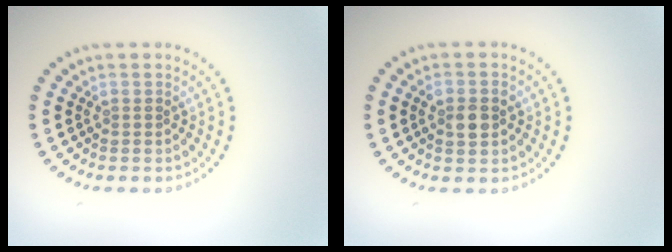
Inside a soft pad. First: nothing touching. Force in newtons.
{"total": 2.6, "press": 2.6, "slide": 0.2}